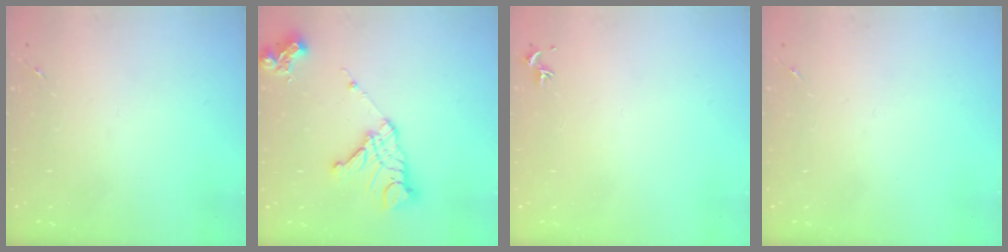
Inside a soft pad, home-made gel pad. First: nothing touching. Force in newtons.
{"total": 14.9, "press": 14.8, "slide": 1.6}
{"total": 0.8, "press": 0.7, "slide": 0.3}
{"total": 0.0}